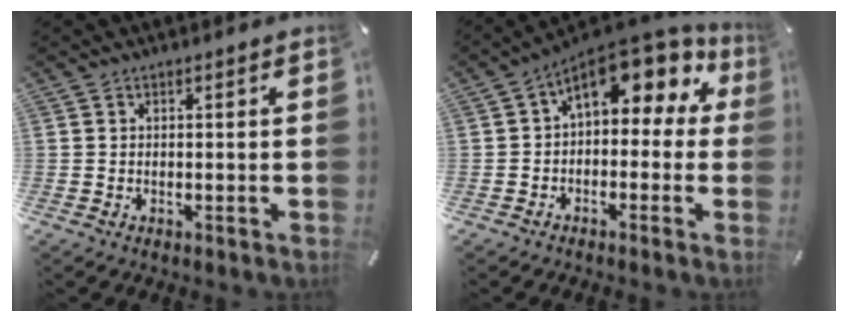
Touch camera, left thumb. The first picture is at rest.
{"total": 10.6, "force": [5.8, 5.3, 7.0], "torque": [-0.104, -0.044, 0.101]}